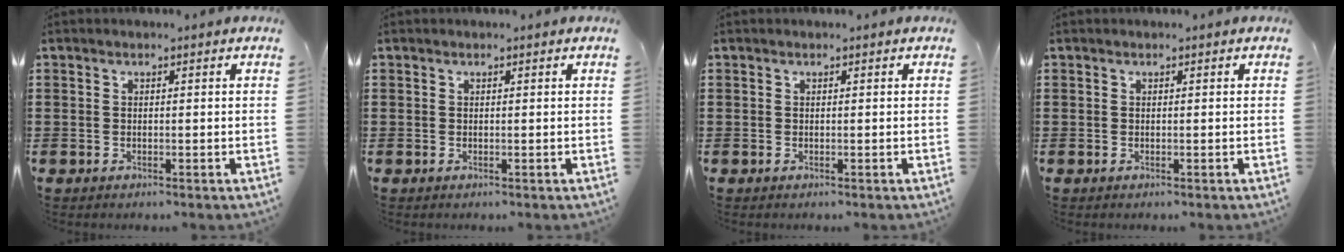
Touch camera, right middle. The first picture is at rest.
{"total": 0.0}
{"total": 0.0}
{"total": 0.0}